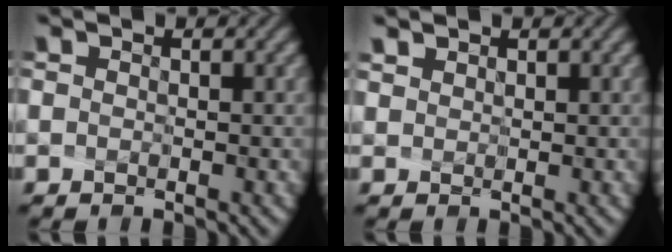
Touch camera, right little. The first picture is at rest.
{"total": 0.8, "force": [0.8, 0.3, 0.1], "torque": [-0.008, 0.012, 0.015]}